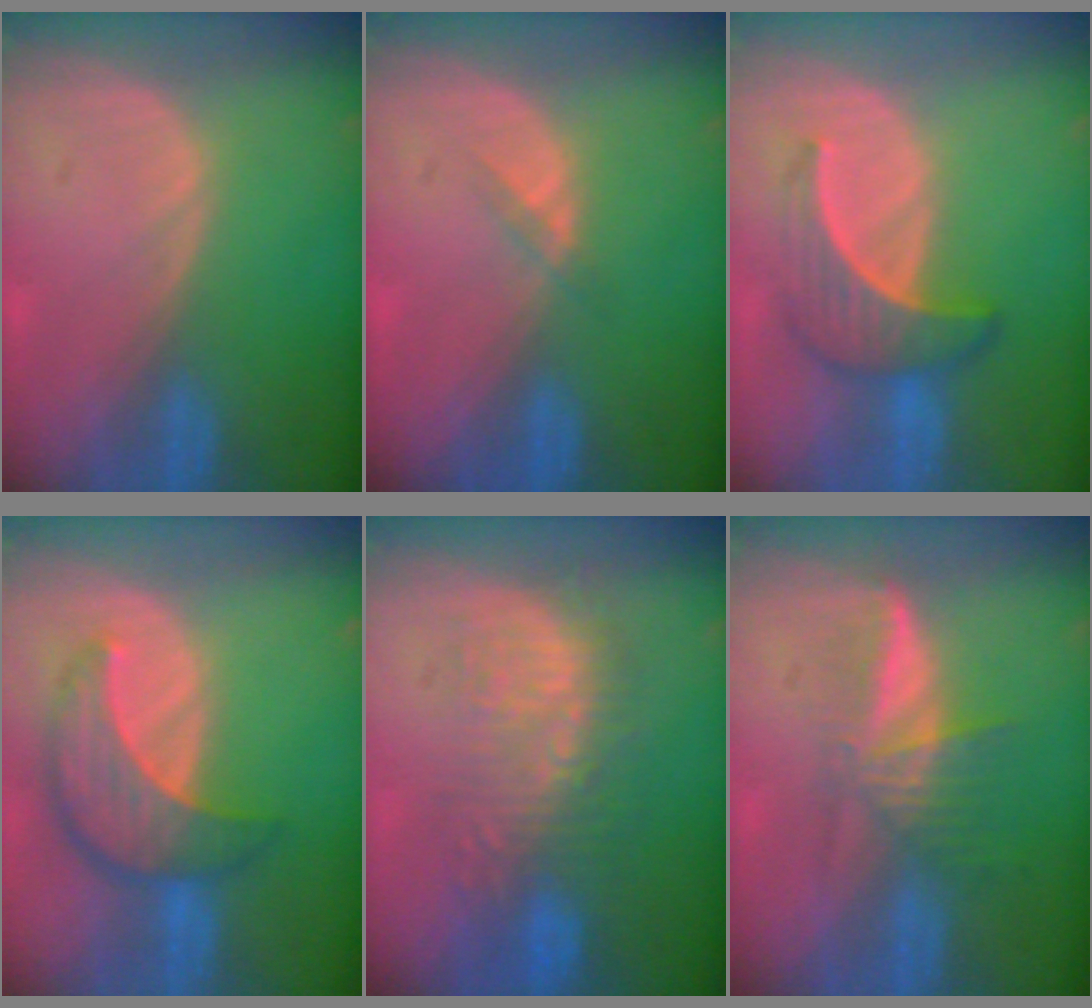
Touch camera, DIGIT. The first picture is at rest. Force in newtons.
{"total": 1.4, "press": 1.1, "slide": 0.8}
{"total": 6.3, "press": 6.0, "slide": 1.8}
{"total": 8.2, "press": 7.6, "slide": 3.3}
{"total": 9.0, "press": 8.7, "slide": 2.2}
{"total": 5.9, "press": 5.5, "slide": 2.3}